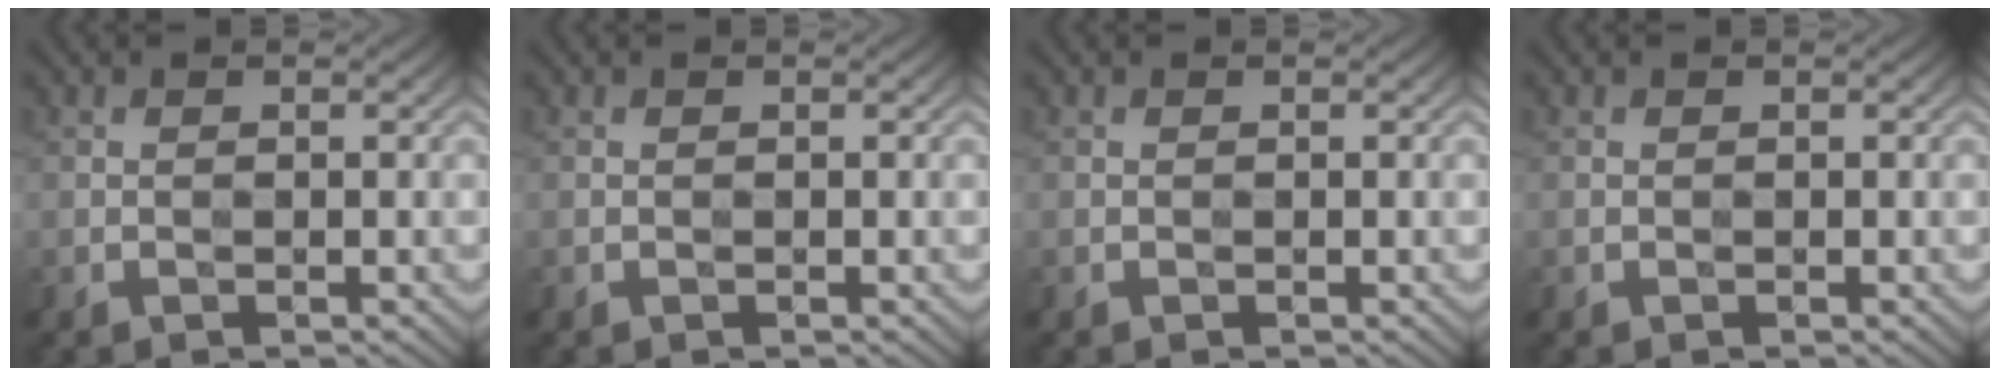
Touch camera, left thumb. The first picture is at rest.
{"total": 0.0}
{"total": 0.0}
{"total": 0.0}